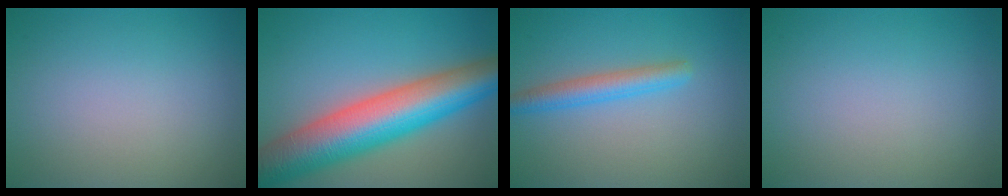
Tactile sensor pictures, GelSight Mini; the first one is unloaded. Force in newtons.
{"total": 11.6, "press": 11.6, "slide": 0.4}
{"total": 2.8, "press": 2.8, "slide": 0.0}
{"total": 0.0}